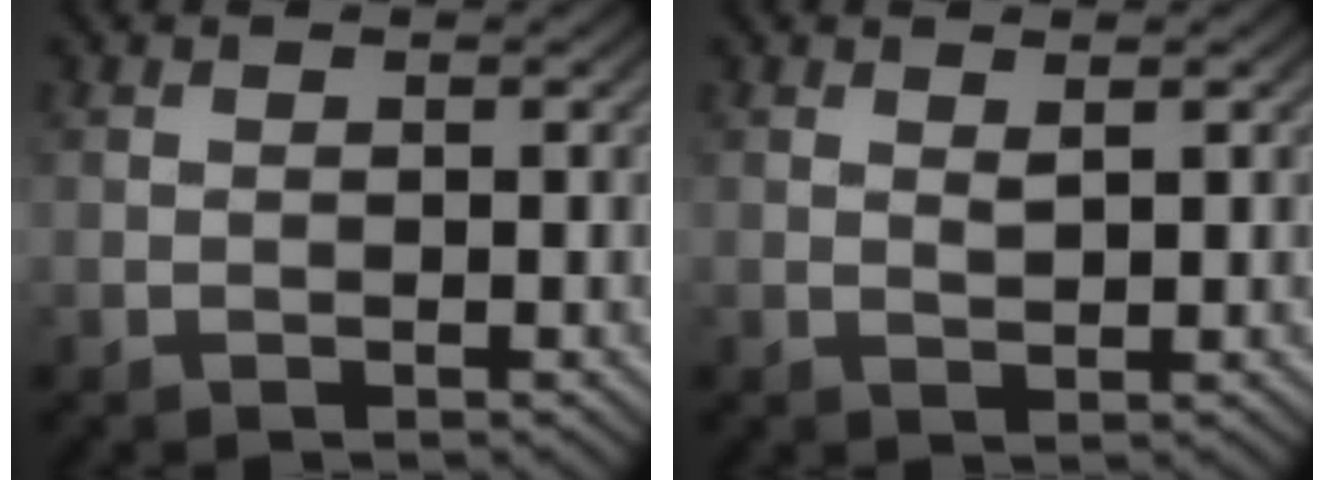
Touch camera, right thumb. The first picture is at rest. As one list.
[{"total": 1.1, "force": [0.7, 0.2, 0.7], "torque": [-0.018, -0.002, 0.015]}]